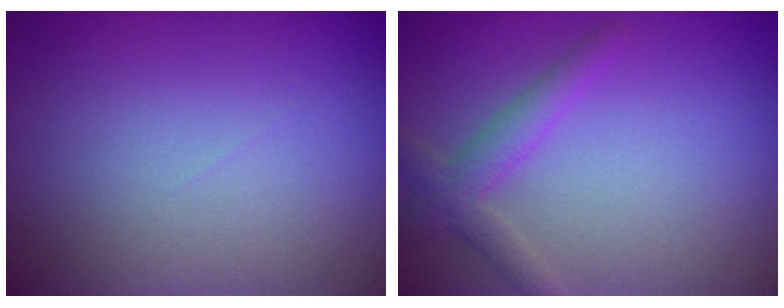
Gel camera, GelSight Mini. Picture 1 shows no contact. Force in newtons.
{"total": 2.5, "press": 2.5, "slide": 0.1}